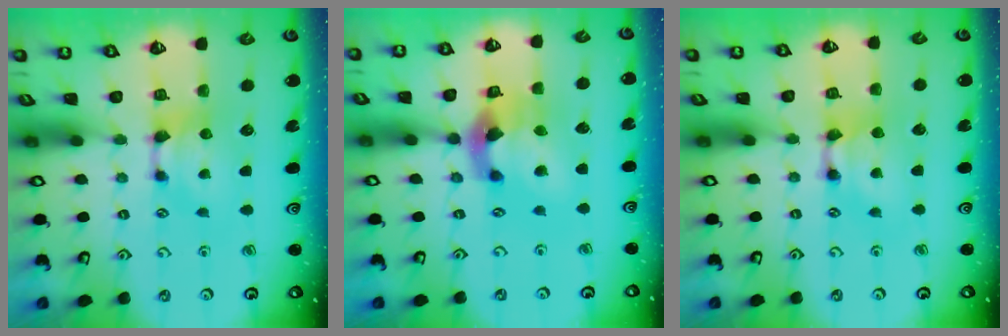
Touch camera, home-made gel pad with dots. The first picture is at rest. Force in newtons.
{"total": 6.4, "press": 6.0, "slide": 2.2}
{"total": 1.8, "press": 1.8, "slide": 0.1}